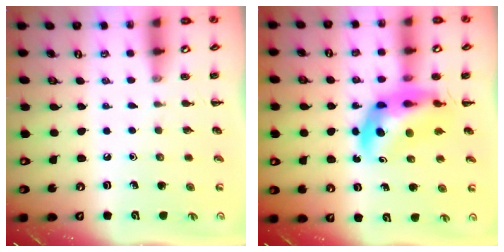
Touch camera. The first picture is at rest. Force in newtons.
{"total": 10.8, "press": 10.4, "slide": 3.1}